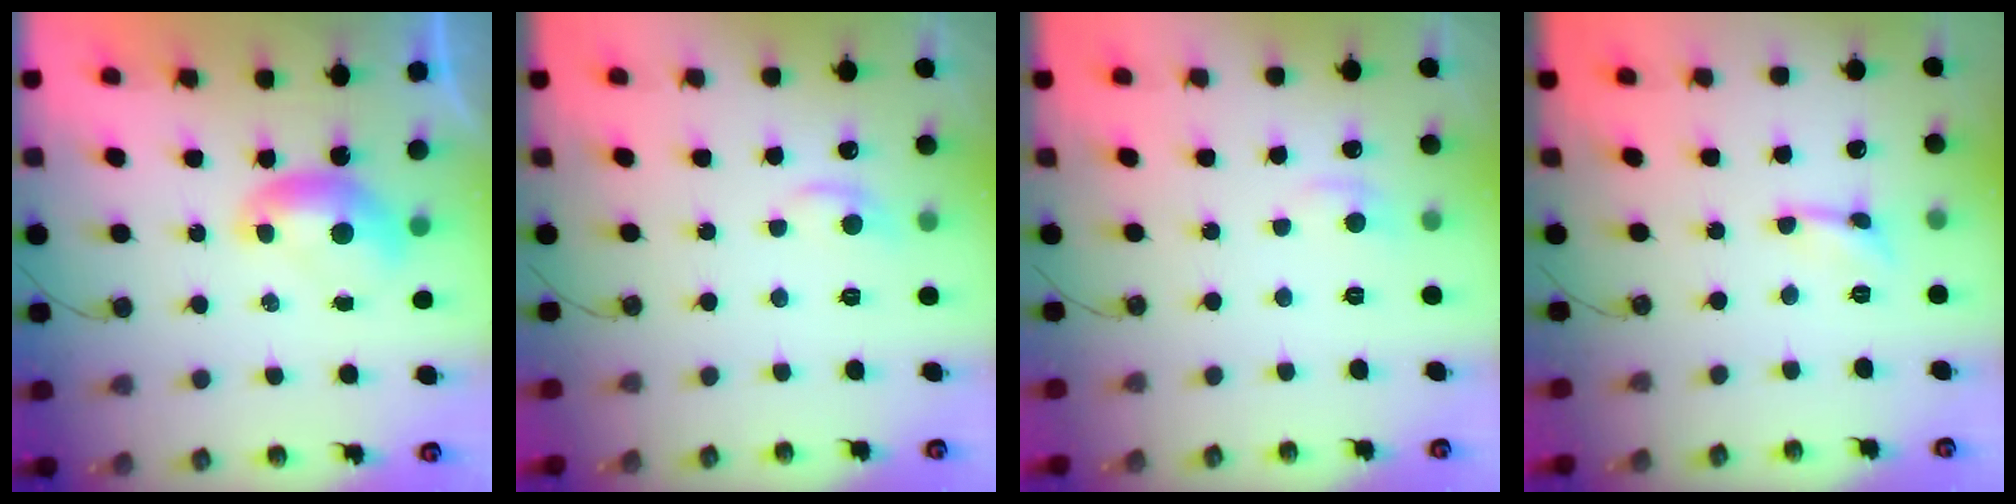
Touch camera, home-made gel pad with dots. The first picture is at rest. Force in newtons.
{"total": 0.8, "press": 0.0, "slide": 0.8}
{"total": 1.3, "press": 0.9, "slide": 0.9}
{"total": 2.1, "press": 2.1, "slide": 0.5}